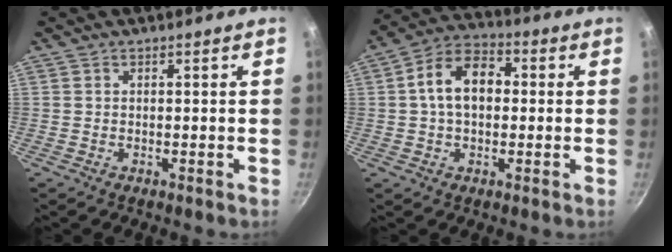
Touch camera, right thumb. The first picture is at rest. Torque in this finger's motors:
{"motor_torque": [-0.37, 1.70, 1.02, 0.11, 0.37]}